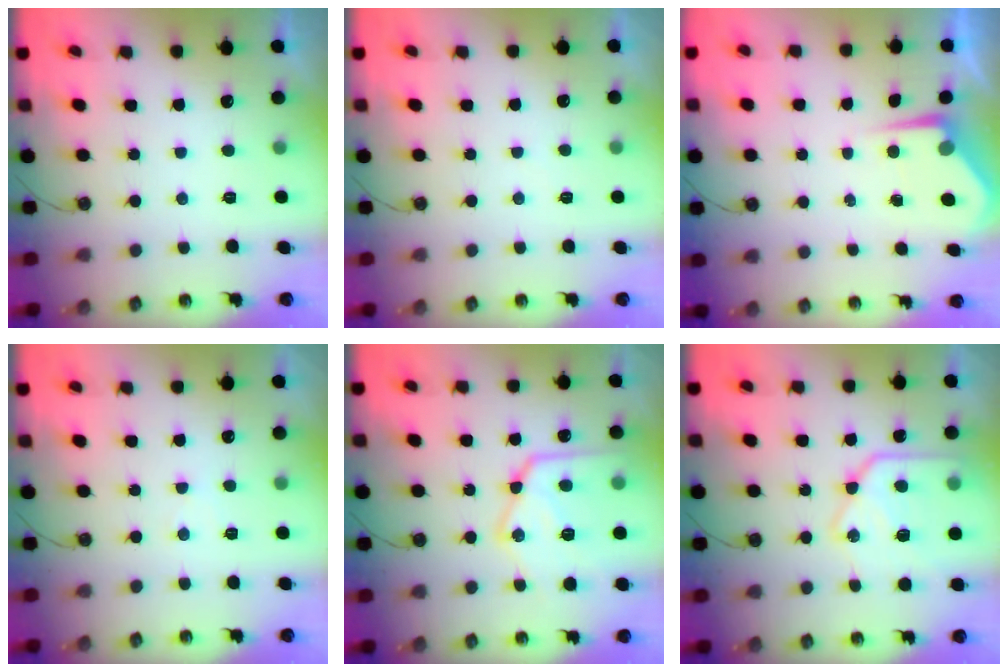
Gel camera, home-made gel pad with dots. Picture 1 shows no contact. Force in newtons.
{"total": 2.3, "press": 2.3, "slide": 0.4}
{"total": 4.7, "press": 4.7, "slide": 0.4}
{"total": 4.0, "press": 3.9, "slide": 0.6}
{"total": 19.2, "press": 19.1, "slide": 1.7}
{"total": 17.6, "press": 17.6, "slide": 1.6}